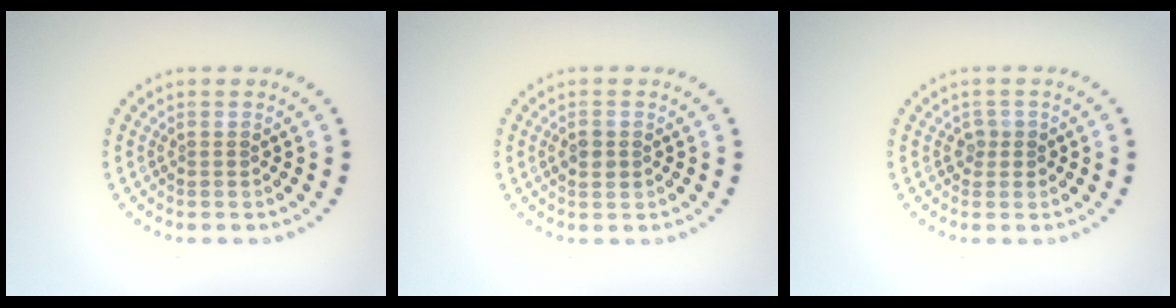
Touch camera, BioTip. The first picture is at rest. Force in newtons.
{"total": 1.4, "press": 1.4, "slide": 0.1}
{"total": 1.3, "press": 1.0, "slide": 0.8}